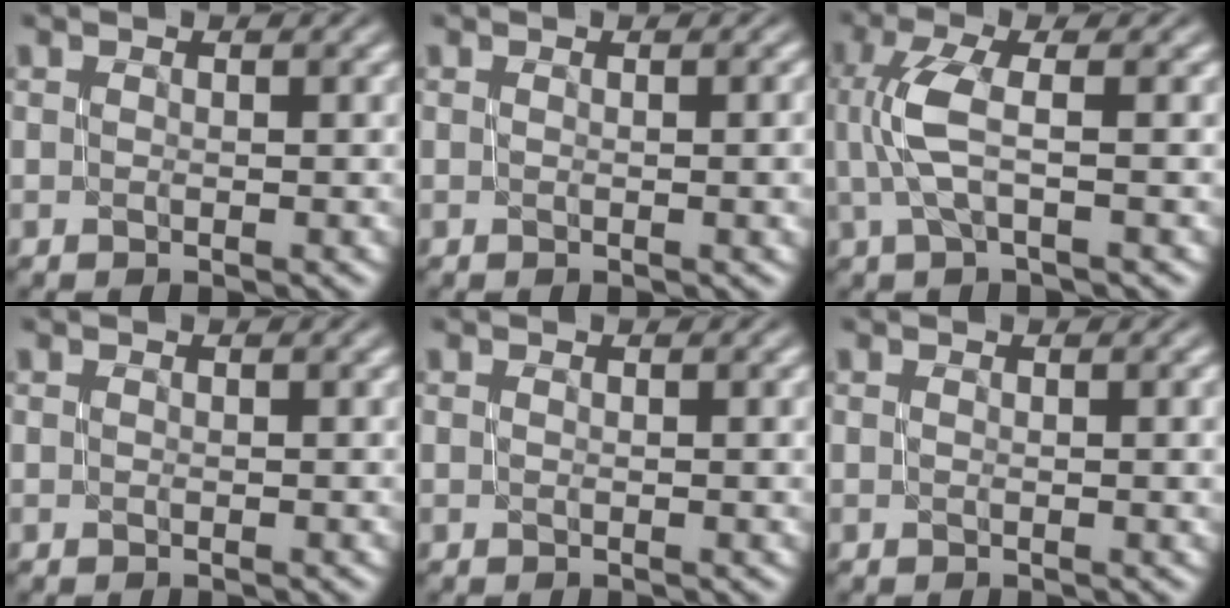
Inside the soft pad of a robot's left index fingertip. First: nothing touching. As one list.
[{"total": 2.5, "force": [0.0, 0.9, 2.3], "torque": [-0.024, 0.005, -0.002]}, {"total": 3.6, "force": [0.2, 0.9, 3.5], "torque": [-0.087, 0.008, 0.006]}, {"total": 0.0}, {"total": 0.8, "force": [0.1, 0.2, 0.7], "torque": [-0.009, 0.003, -0.002]}, {"total": 1.6, "force": [0.1, 0.5, 1.5], "torque": [-0.018, 0.004, 0.000]}]